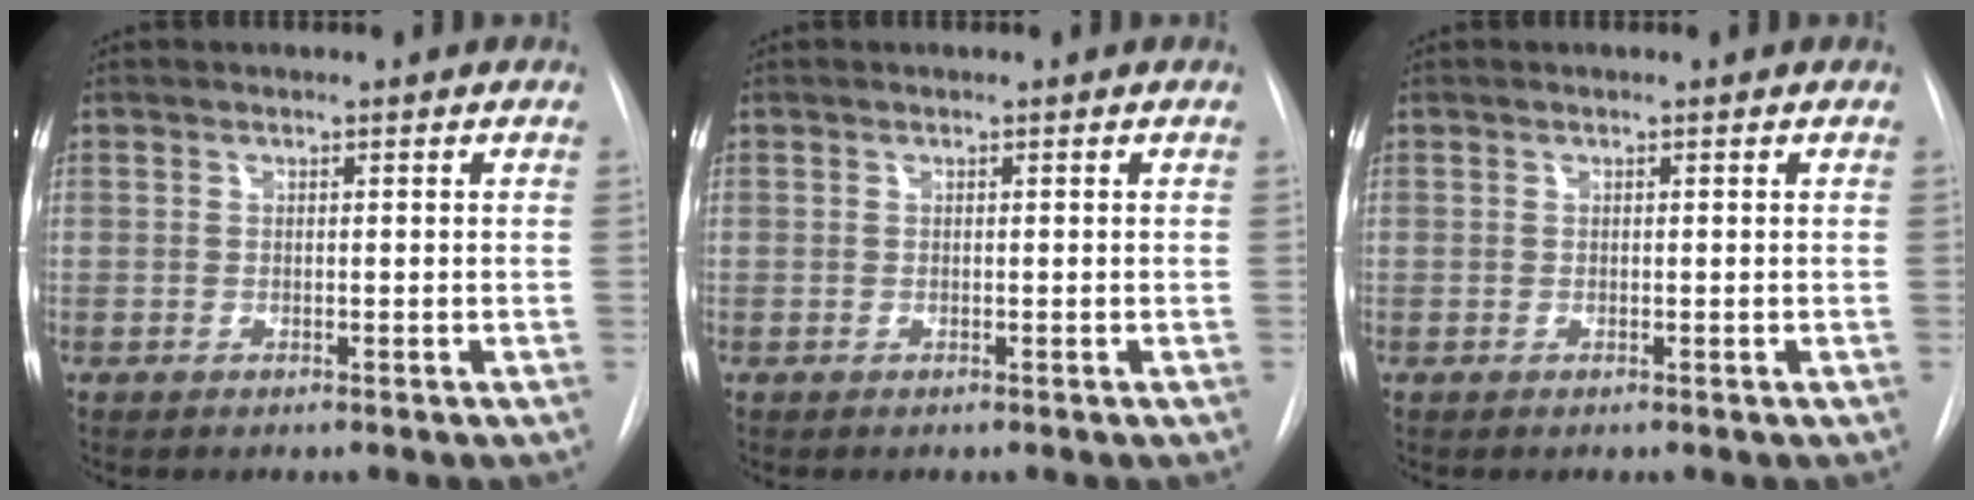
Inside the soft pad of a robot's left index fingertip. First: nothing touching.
{"total": 0.0}
{"total": 0.0}